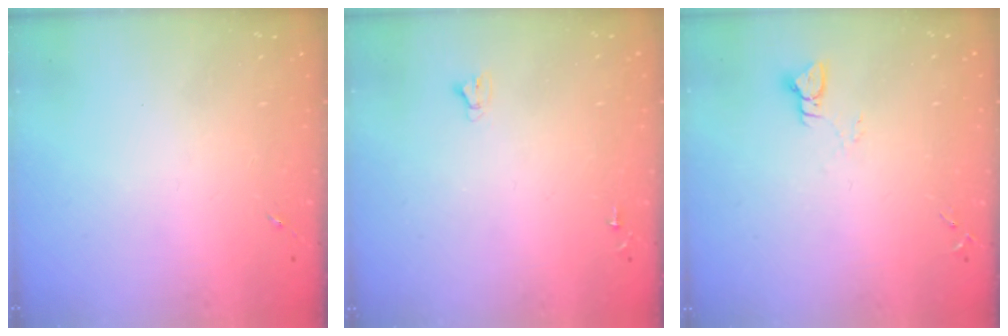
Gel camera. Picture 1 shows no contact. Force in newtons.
{"total": 2.0, "press": 2.0, "slide": 0.2}
{"total": 3.0, "press": 3.0, "slide": 0.3}